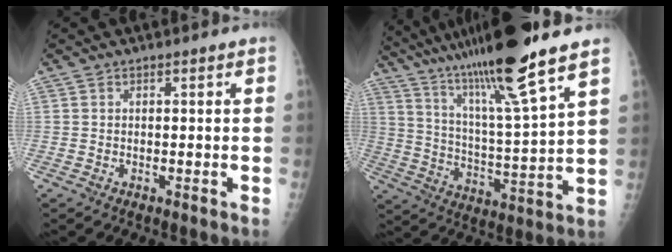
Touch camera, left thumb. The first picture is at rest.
{"total": 22.0, "force": [16.2, 0.4, 14.9], "torque": [-0.254, -0.055, 0.287]}